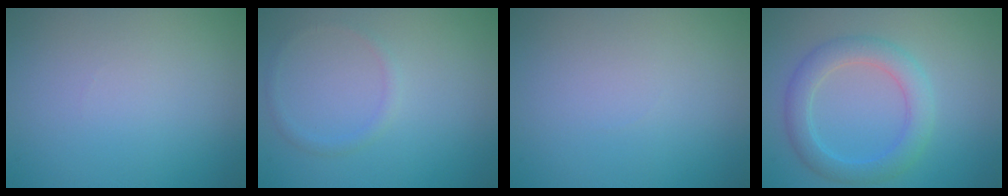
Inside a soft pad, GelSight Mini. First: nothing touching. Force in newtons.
{"total": 0.9, "press": 0.9, "slide": 0.1}
{"total": 0.0}
{"total": 3.8, "press": 3.8, "slide": 0.2}